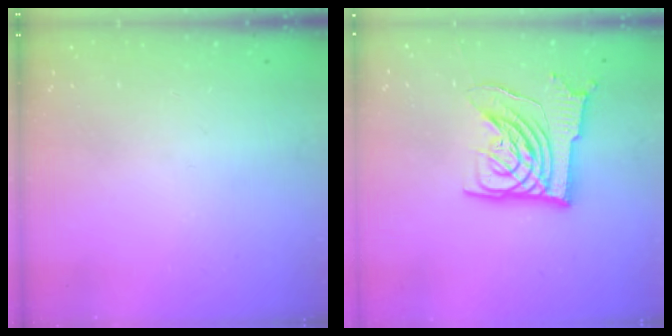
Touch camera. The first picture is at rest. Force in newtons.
{"total": 13.1, "press": 13.0, "slide": 1.7}